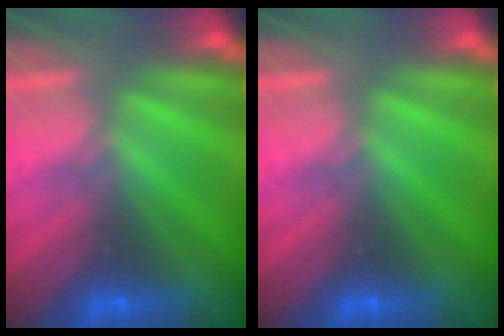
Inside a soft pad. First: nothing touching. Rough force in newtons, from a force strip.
{"total": 0.0}